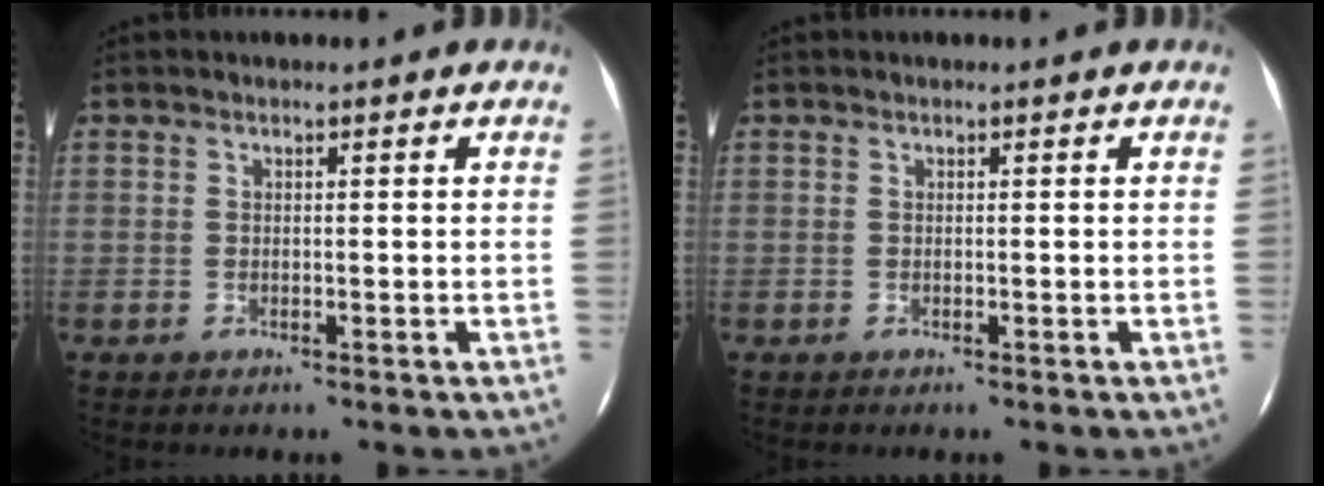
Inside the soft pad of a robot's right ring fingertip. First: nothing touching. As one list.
[{"total": 0.0}]